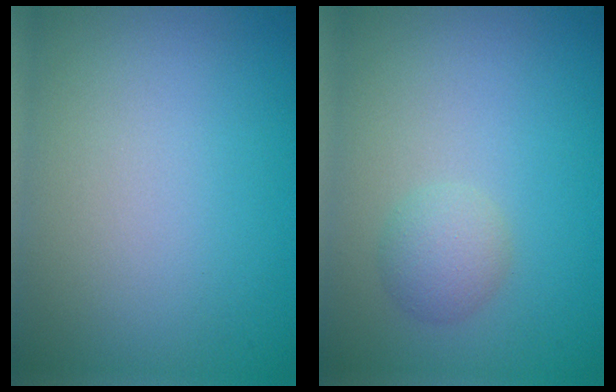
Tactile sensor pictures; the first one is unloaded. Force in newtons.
{"total": 2.2, "press": 2.2, "slide": 0.1}